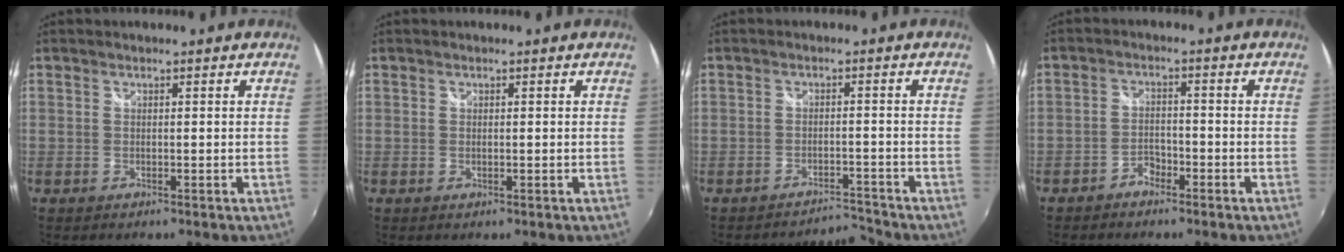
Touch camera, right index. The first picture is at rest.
{"total": 0.0}
{"total": 3.6, "force": [-3.4, -0.5, -1.0], "torque": [0.005, 0.008, -0.059]}
{"total": 3.1, "force": [-2.4, 1.6, 1.0], "torque": [-0.030, 0.007, -0.041]}